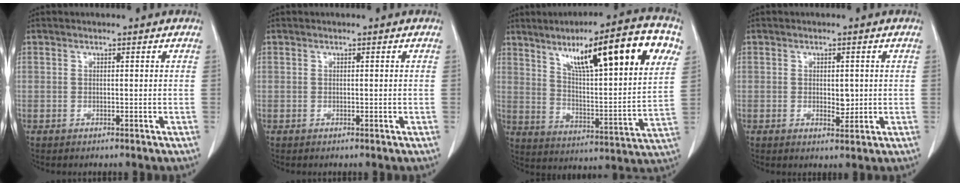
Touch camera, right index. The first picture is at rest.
{"total": 0.0}
{"total": 23.0, "force": [10.9, 2.9, 20.1], "torque": [-0.303, 0.026, 0.166]}
{"total": 2.5, "force": [-0.1, 1.3, 2.2], "torque": [-0.033, -0.003, 0.002]}